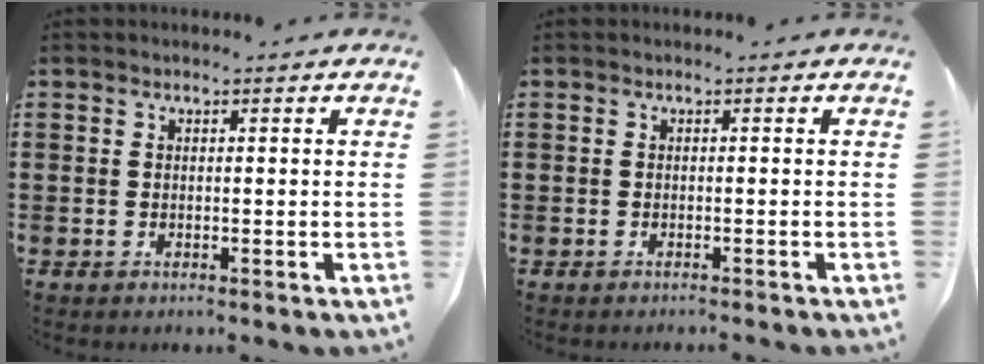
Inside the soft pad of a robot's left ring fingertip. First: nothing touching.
{"total": 0.6, "force": [-0.5, -0.1, 0.3], "torque": [-0.006, -0.002, -0.011]}